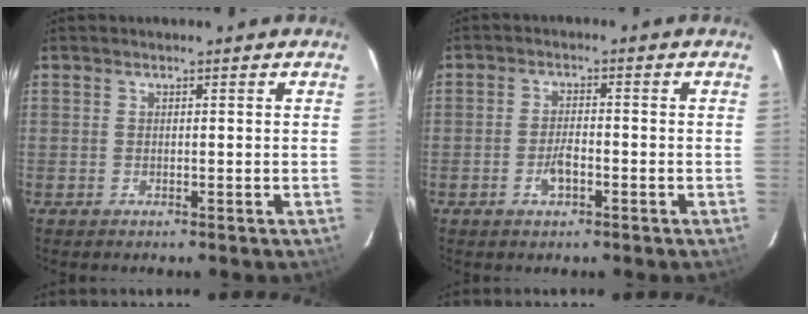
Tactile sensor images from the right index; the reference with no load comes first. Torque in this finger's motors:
{"motor_torque": [0.03, 0.08, 0.01, -0.01]}